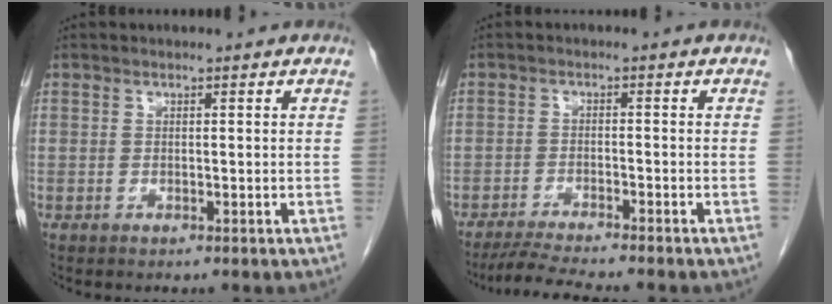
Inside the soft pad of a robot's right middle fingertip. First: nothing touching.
{"total": 6.4, "force": [-5.7, -0.7, 2.8], "torque": [-0.049, -0.023, -0.098]}